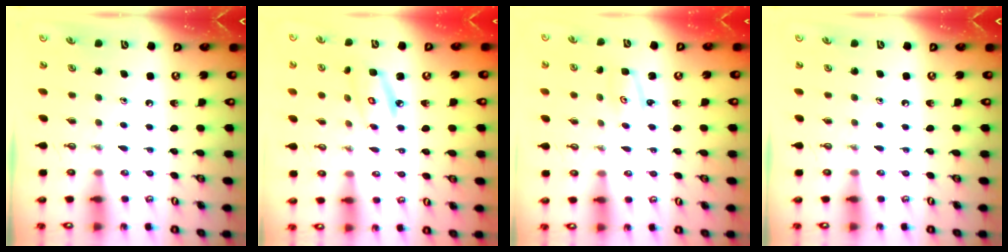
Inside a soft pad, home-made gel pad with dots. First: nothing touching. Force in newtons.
{"total": 7.0, "press": 6.9, "slide": 0.5}
{"total": 2.7, "press": 2.7, "slide": 0.2}
{"total": 0.0}